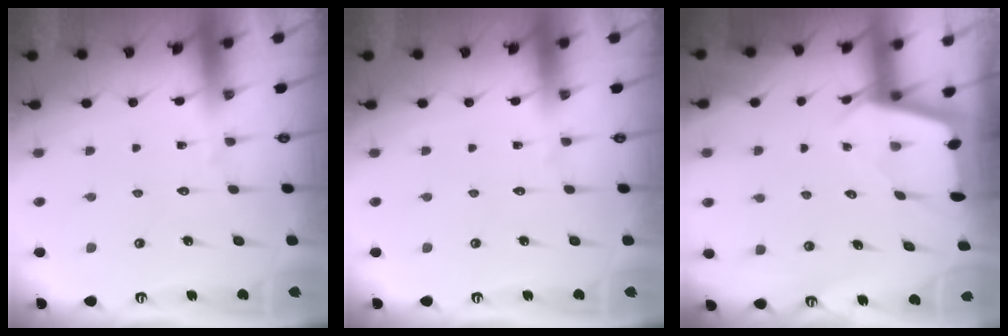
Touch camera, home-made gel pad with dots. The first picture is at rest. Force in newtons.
{"total": 0.0}
{"total": 2.6, "press": 2.5, "slide": 0.3}